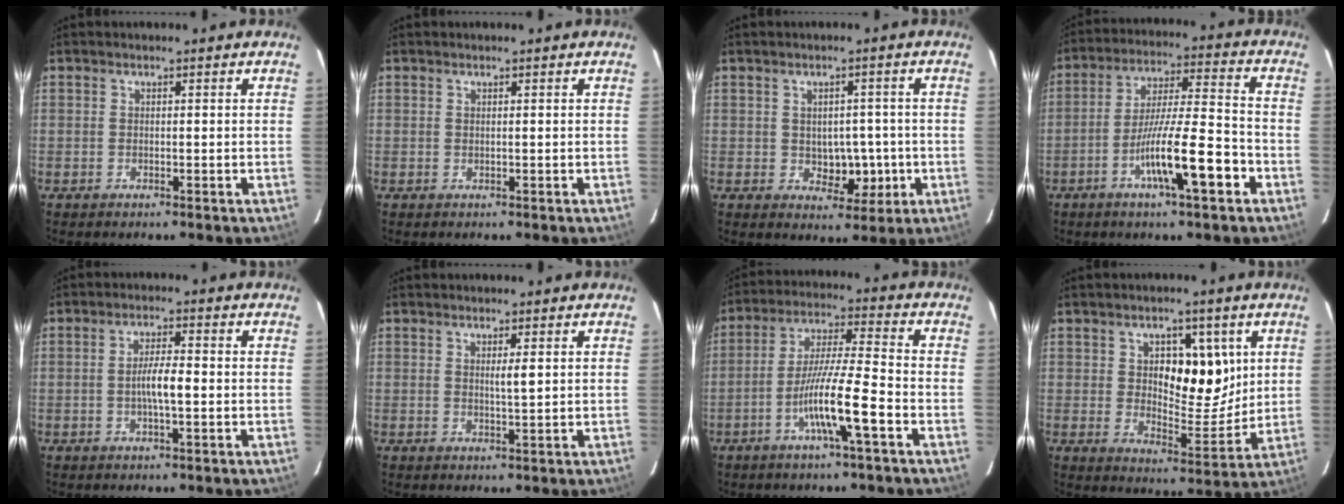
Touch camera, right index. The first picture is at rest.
{"total": 0.0}
{"total": 5.0, "force": [-0.8, 3.6, 3.3], "torque": [-0.034, 0.010, 0.000]}
{"total": 12.5, "force": [-5.5, 1.0, 11.2], "torque": [-0.194, 0.002, -0.096]}
{"total": 4.2, "force": [-0.7, 0.6, 4.1], "torque": [-0.076, 0.003, -0.014]}
{"total": 1.7, "force": [0.5, 0.0, 1.6], "torque": [-0.030, -0.001, 0.010]}
{"total": 10.5, "force": [-4.4, -0.3, 9.5], "torque": [-0.180, 0.002, -0.083]}
{"total": 10.1, "force": [3.0, 4.9, 8.3], "torque": [-0.112, 0.006, 0.052]}